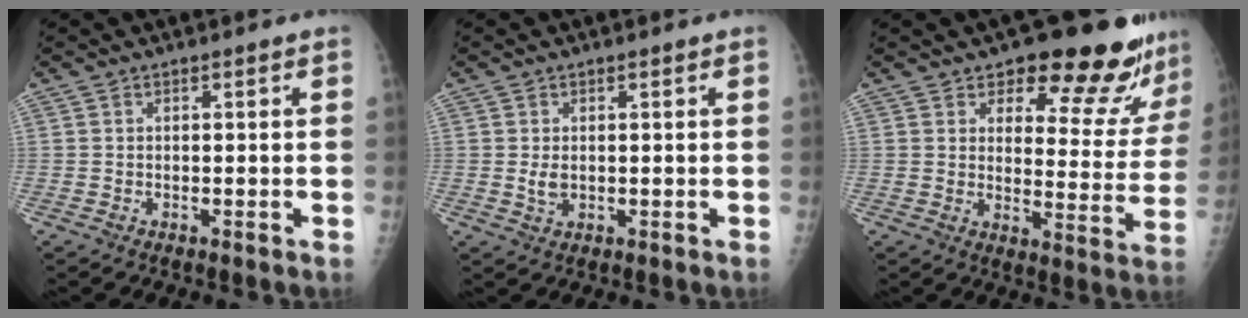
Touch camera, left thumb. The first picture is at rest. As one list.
[{"total": 2.2, "force": [0.4, 1.4, 1.7], "torque": [-0.027, -0.006, 0.012]}, {"total": 18.1, "force": [14.8, 6.3, 8.4], "torque": [-0.049, -0.100, 0.175]}]